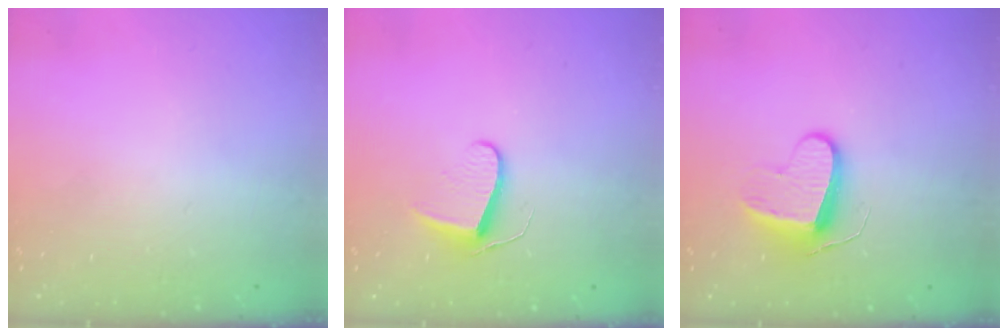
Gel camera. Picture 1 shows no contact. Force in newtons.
{"total": 7.0, "press": 7.0, "slide": 0.6}
{"total": 9.1, "press": 9.0, "slide": 0.6}